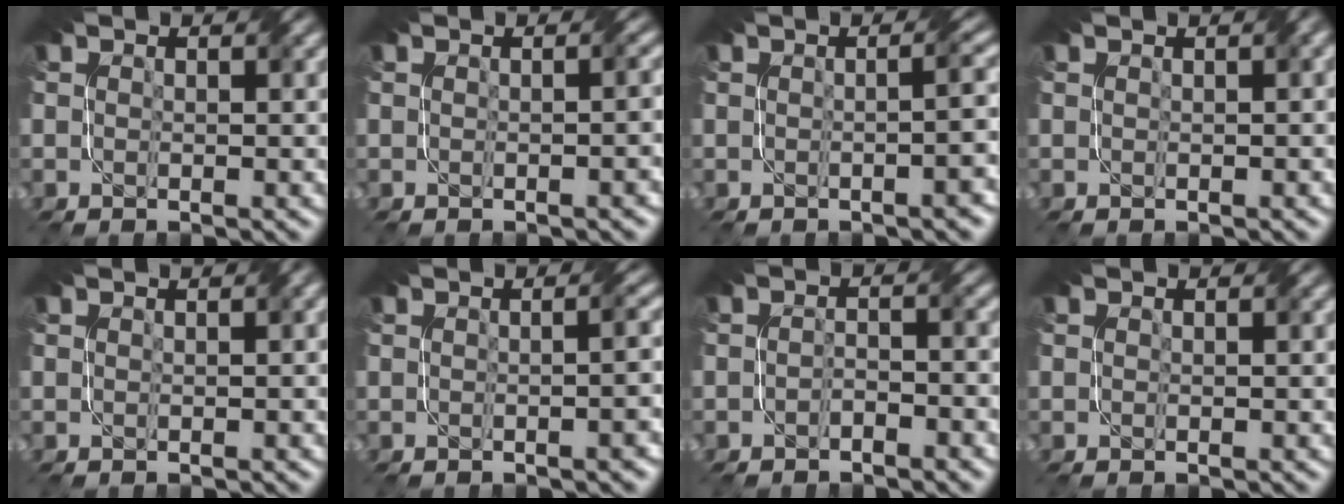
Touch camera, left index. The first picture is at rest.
{"total": 1.8, "force": [-0.3, 0.7, 1.6], "torque": [-0.008, 0.001, -0.005]}
{"total": 3.5, "force": [-0.4, 1.2, 3.3], "torque": [-0.012, 0.012, -0.007]}
{"total": 1.8, "force": [1.0, 0.6, 1.4], "torque": [-0.013, 0.006, 0.005]}
{"total": 1.5, "force": [0.8, 0.4, 1.2], "torque": [-0.012, 0.006, 0.002]}
{"total": 2.9, "force": [-0.2, 1.1, 2.6], "torque": [-0.007, 0.010, -0.004]}
{"total": 1.5, "force": [-1.1, 0.5, 0.9], "torque": [-0.018, 0.003, -0.020]}
{"total": 0.0}